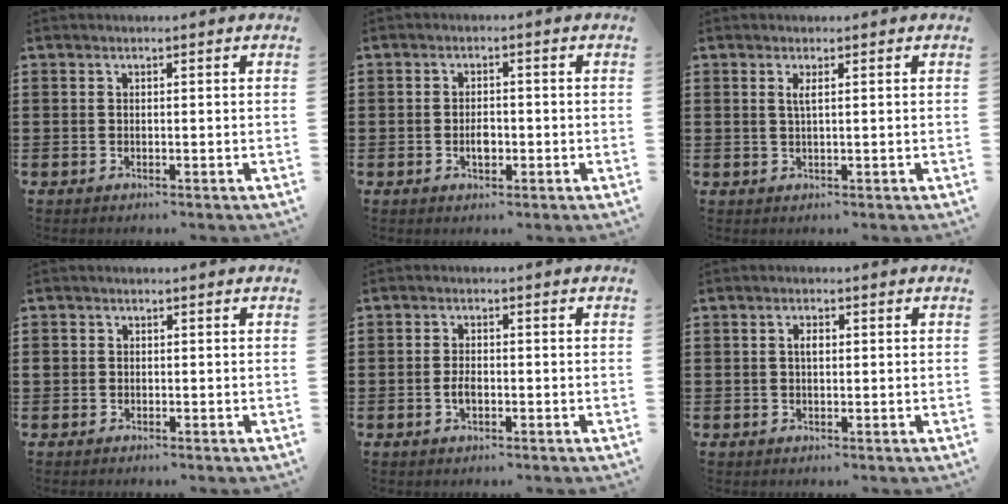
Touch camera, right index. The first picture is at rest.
{"total": 2.6, "force": [-0.7, 1.3, 2.1], "torque": [-0.040, 0.002, -0.011]}
{"total": 1.4, "force": [0.5, 0.1, 1.3], "torque": [-0.027, 0.001, 0.008]}
{"total": 1.0, "force": [-0.2, 1.0, 0.2], "torque": [-0.007, 0.005, -0.006]}
{"total": 2.3, "force": [-0.6, 1.2, 1.8], "torque": [-0.035, 0.003, -0.012]}
{"total": 1.7, "force": [0.3, 0.8, 1.4], "torque": [-0.029, 0.007, 0.003]}